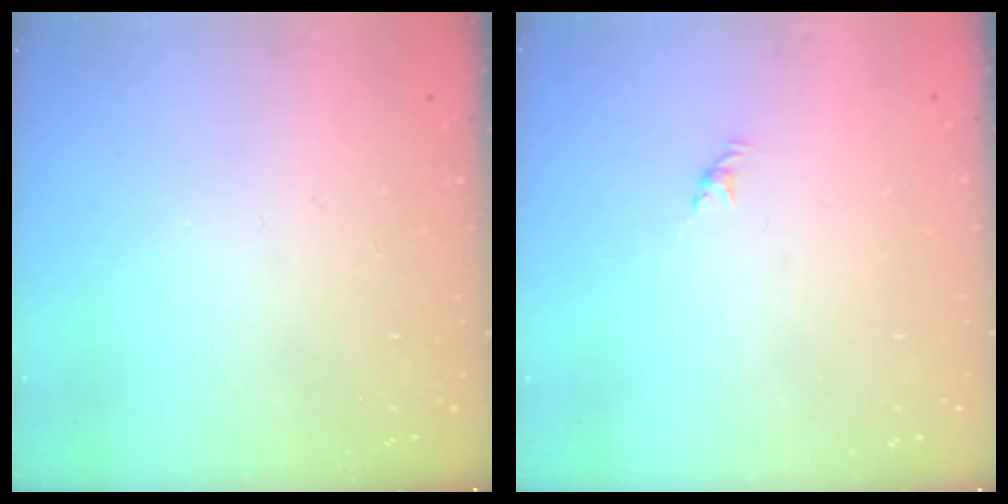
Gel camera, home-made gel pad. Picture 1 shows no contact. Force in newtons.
{"total": 1.1, "press": 1.0, "slide": 0.5}